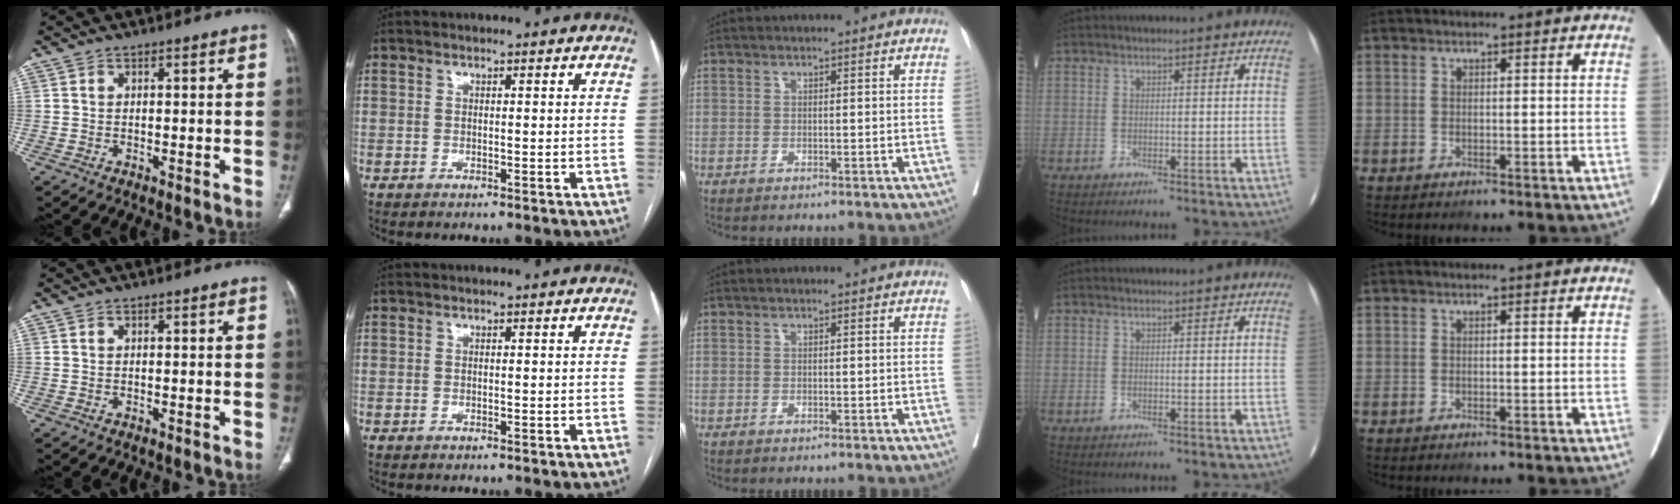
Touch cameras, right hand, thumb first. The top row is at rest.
{}